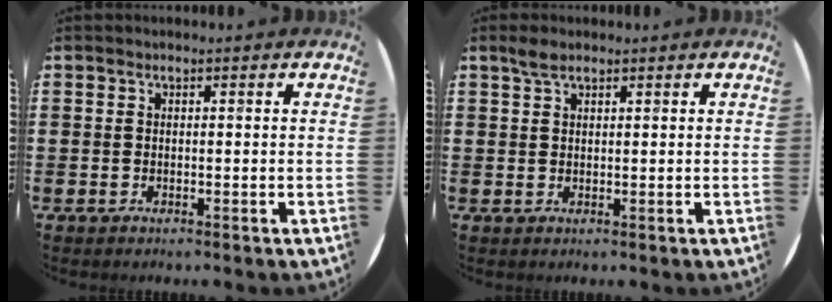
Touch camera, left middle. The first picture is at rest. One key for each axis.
{"total": 1.9, "fx": 1.5, "fy": 0.7, "fz": 1.0, "tx": -0.013, "ty": 0.002, "tz": 0.024}